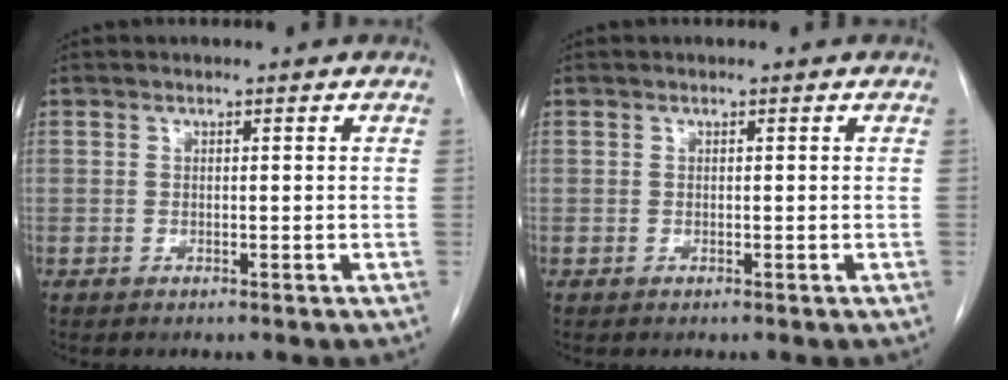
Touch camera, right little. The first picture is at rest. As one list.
[{"total": 0.0}]